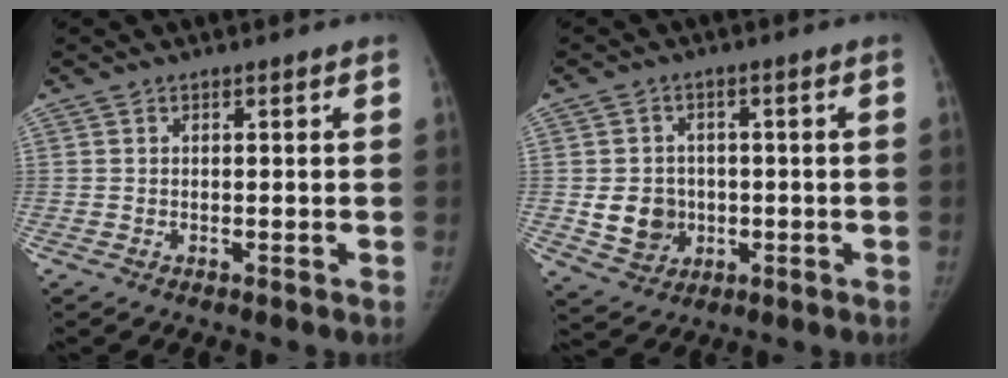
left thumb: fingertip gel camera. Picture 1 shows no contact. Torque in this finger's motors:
{"motor_torque": [0.06, 1.22, 0.77, -0.22, 0.18]}